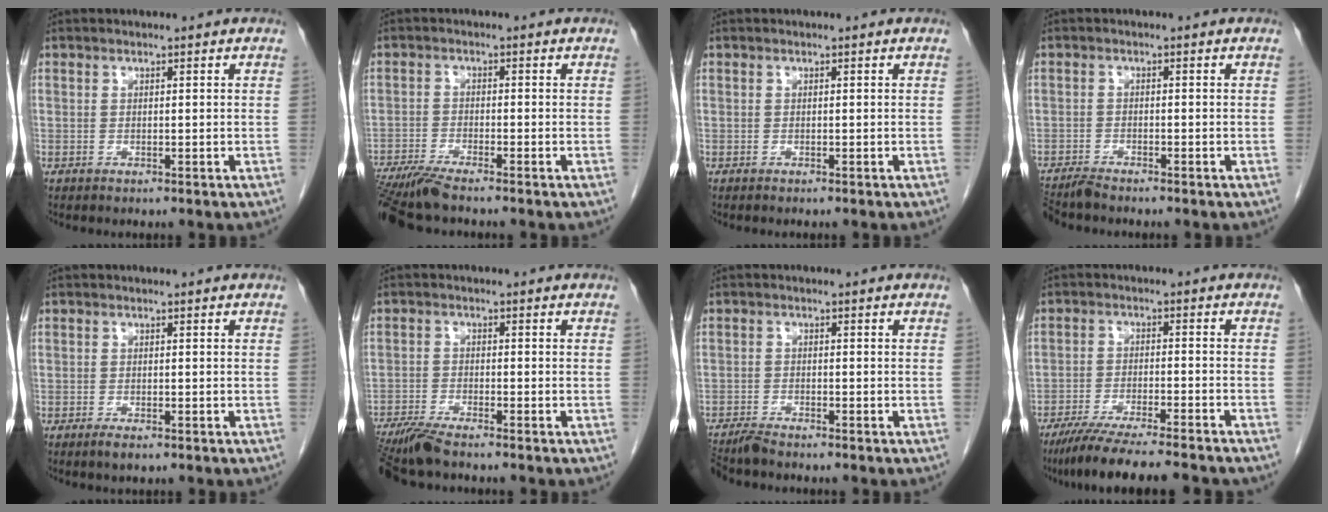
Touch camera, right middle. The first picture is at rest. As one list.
[{"total": 6.5, "force": [-5.6, -0.3, 3.3], "torque": [-0.054, -0.023, -0.103]}, {"total": 0.8, "force": [-0.7, 0.1, 0.3], "torque": [-0.002, -0.001, -0.010]}, {"total": 3.3, "force": [-3.1, -0.2, 1.0], "torque": [-0.017, -0.013, -0.056]}, {"total": 1.6, "force": [-1.0, 0.4, 1.1], "torque": [-0.021, -0.002, -0.015]}, {"total": 6.0, "force": [-5.2, 0.0, 3.0], "torque": [-0.053, -0.021, -0.097]}, {"total": 3.5, "force": [-3.3, -0.1, 1.1], "torque": [-0.020, -0.014, -0.060]}, {"total": 14.5, "force": [-12.6, 0.3, 7.2], "torque": [-0.103, -0.032, -0.194]}]